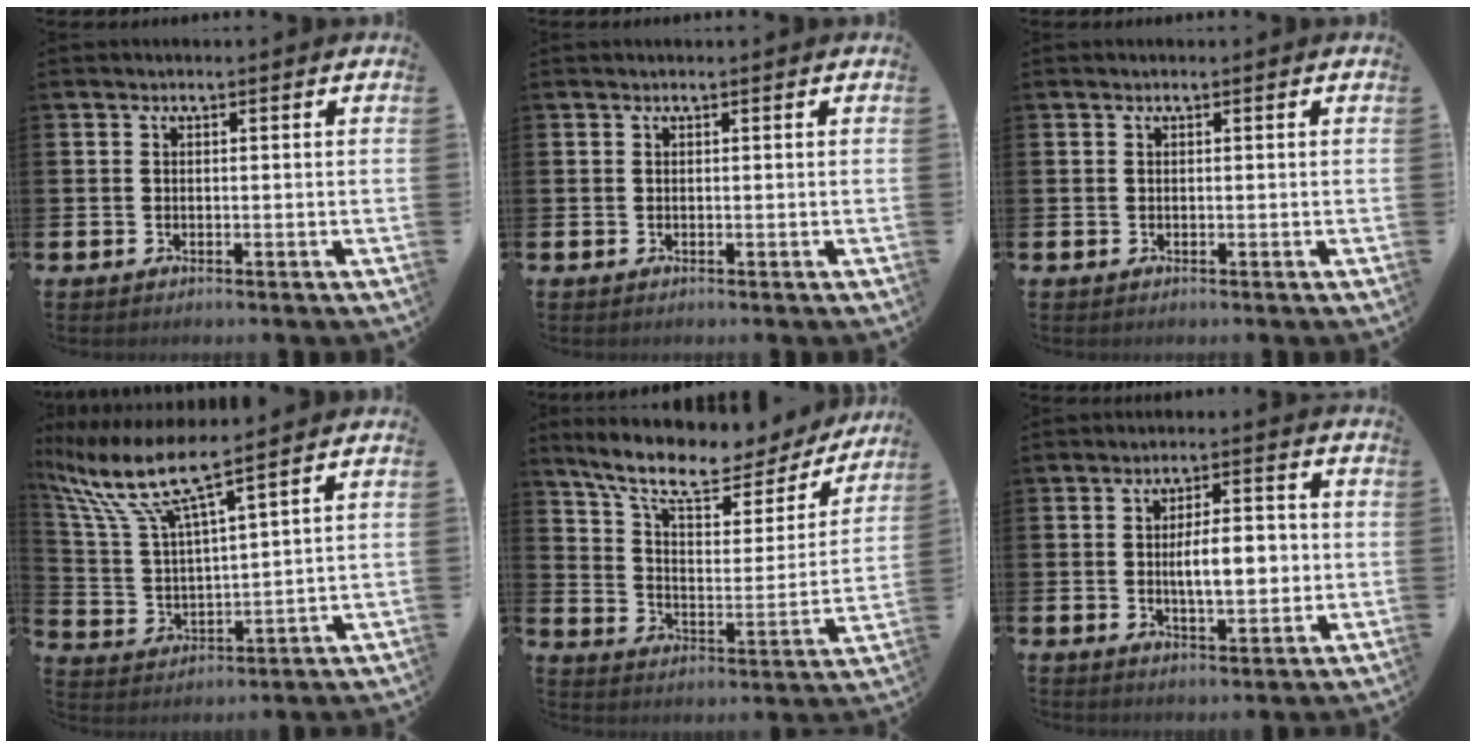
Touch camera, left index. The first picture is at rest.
{"total": 0.0}
{"total": 0.0}
{"total": 8.8, "force": [7.4, 0.9, 4.7], "torque": [-0.121, -0.041, 0.121]}
{"total": 11.3, "force": [9.5, 3.3, 5.3], "torque": [-0.124, -0.059, 0.158]}
{"total": 6.3, "force": [-0.3, 2.7, 5.7], "torque": [-0.075, -0.003, -0.014]}